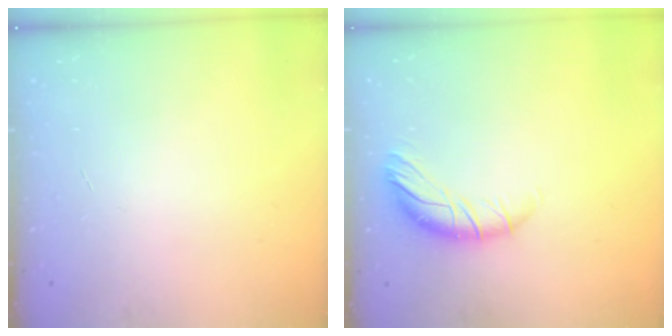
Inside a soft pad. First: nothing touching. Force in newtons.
{"total": 10.2, "press": 10.2, "slide": 1.0}